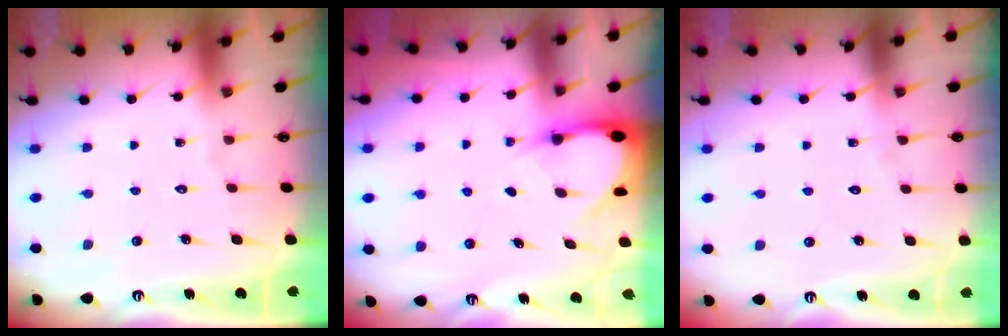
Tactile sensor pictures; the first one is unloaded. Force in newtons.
{"total": 3.1, "press": 3.1, "slide": 0.2}
{"total": 3.3, "press": 3.3, "slide": 0.4}